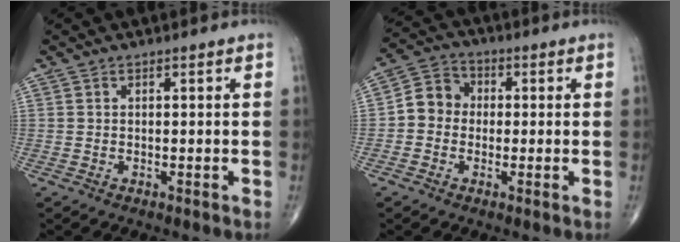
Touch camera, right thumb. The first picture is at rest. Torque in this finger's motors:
{"motor_torque": [0.52, 1.29, 0.45, -0.19, 0.02]}